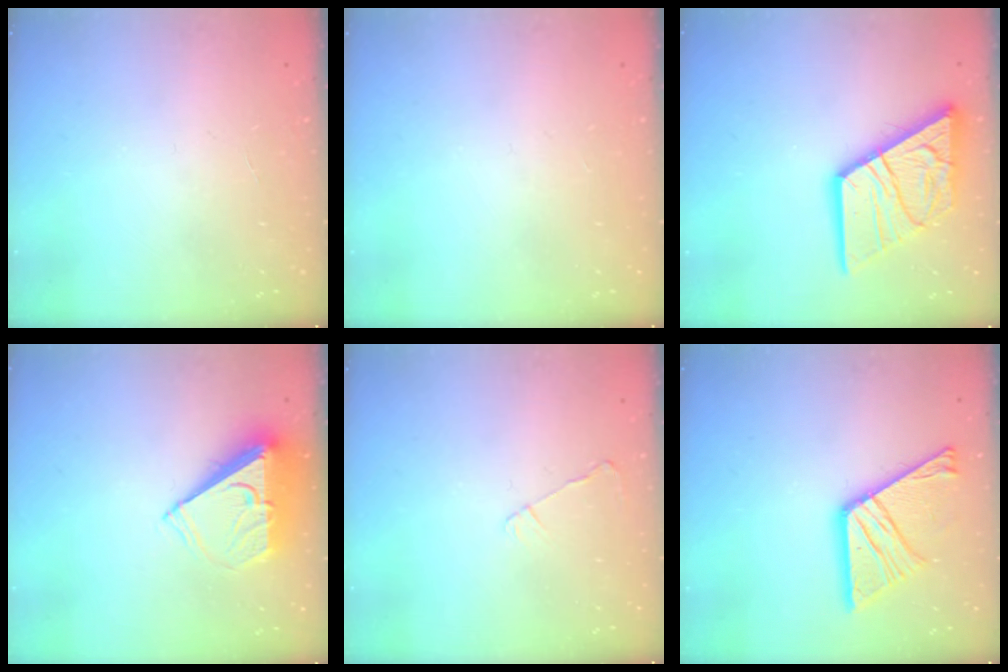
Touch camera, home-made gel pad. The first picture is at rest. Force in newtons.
{"total": 1.9, "press": 1.9, "slide": 0.3}
{"total": 19.0, "press": 18.8, "slide": 2.1}
{"total": 8.4, "press": 8.3, "slide": 1.3}
{"total": 2.6, "press": 2.6, "slide": 0.5}
{"total": 16.5, "press": 16.4, "slide": 1.8}